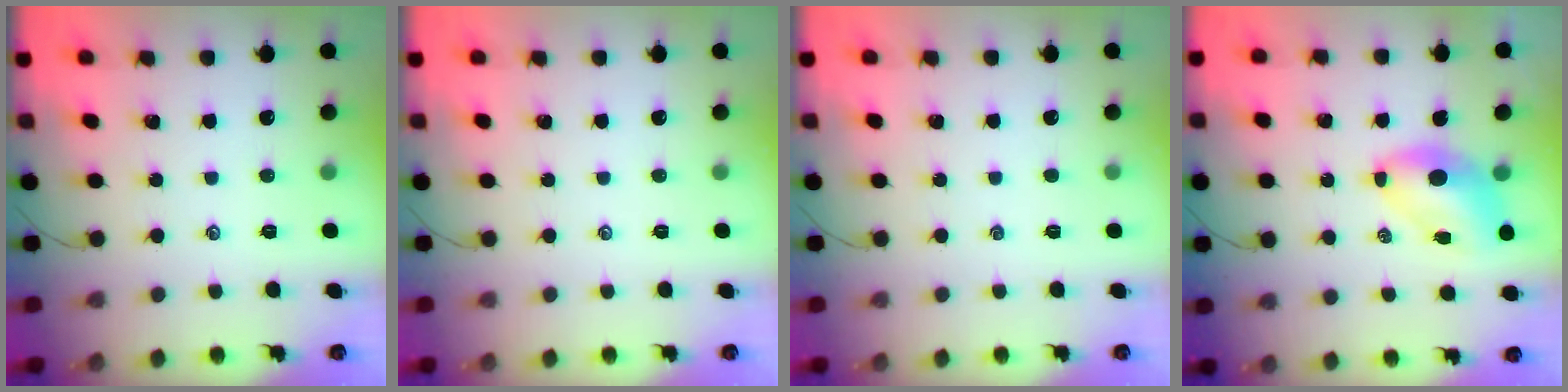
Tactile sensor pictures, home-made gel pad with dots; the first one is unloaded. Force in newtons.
{"total": 0.0}
{"total": 0.0}
{"total": 6.7, "press": 6.6, "slide": 1.3}